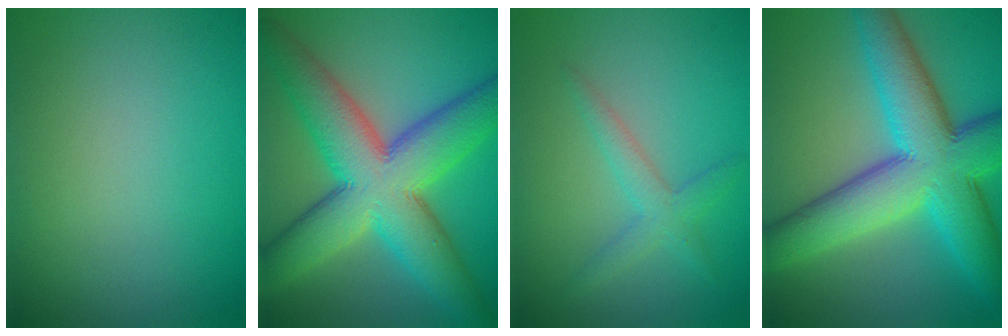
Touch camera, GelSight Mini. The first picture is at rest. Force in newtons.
{"total": 12.2, "press": 12.2, "slide": 0.3}
{"total": 2.3, "press": 2.3, "slide": 0.1}
{"total": 11.8, "press": 11.8, "slide": 0.1}